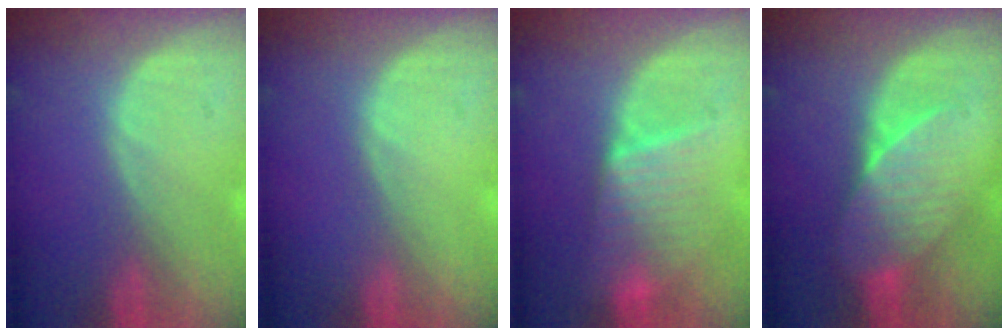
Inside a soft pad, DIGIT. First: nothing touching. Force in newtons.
{"total": 0.0}
{"total": 6.4, "press": 6.3, "slide": 1.0}
{"total": 7.0, "press": 6.6, "slide": 2.3}